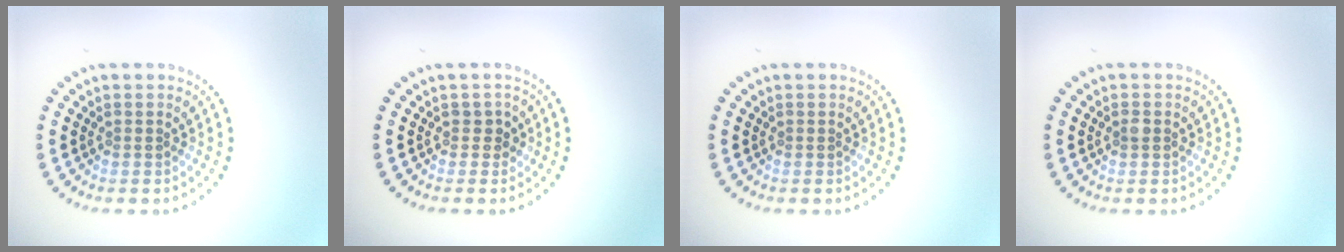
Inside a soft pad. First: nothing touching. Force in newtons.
{"total": 1.2, "press": 1.0, "slide": 0.6}
{"total": 0.0}
{"total": 0.7, "press": 0.7, "slide": 0.0}